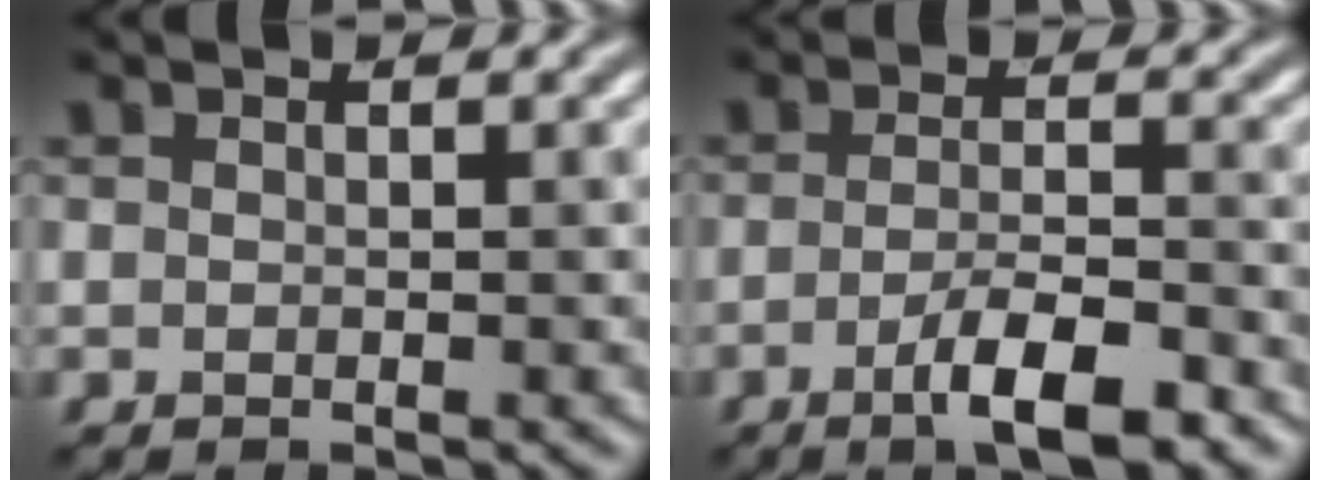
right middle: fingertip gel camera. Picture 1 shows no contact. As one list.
[{"total": 5.1, "force": [-2.6, 1.2, 4.2], "torque": [-0.073, -0.002, -0.046]}]